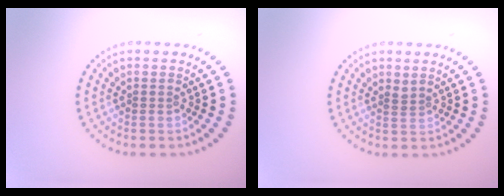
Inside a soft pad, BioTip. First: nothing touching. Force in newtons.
{"total": 0.6, "press": 0.3, "slide": 0.5}